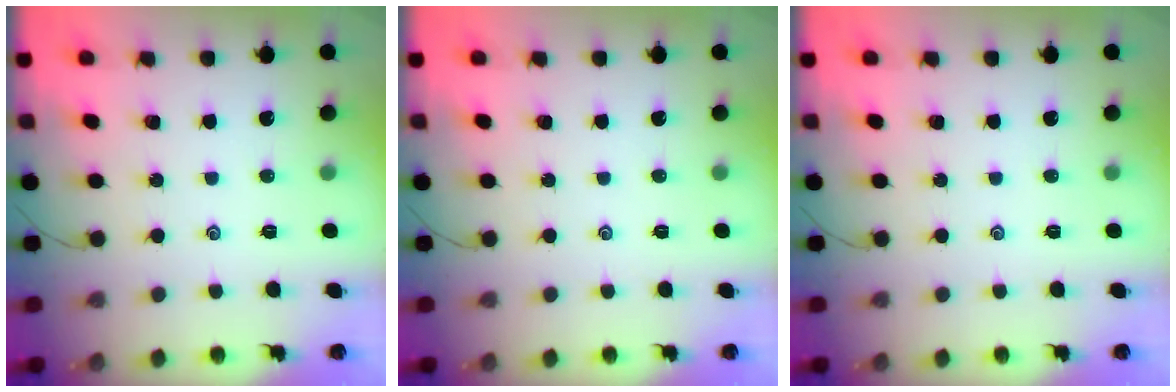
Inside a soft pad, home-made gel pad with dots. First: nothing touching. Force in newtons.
{"total": 0.0}
{"total": 0.0}